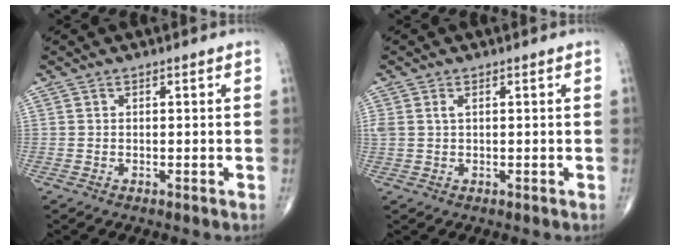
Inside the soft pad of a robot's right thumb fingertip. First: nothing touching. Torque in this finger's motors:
{"motor_torque": [-0.01, -0.03, 0.28, 0.18, 0.00]}